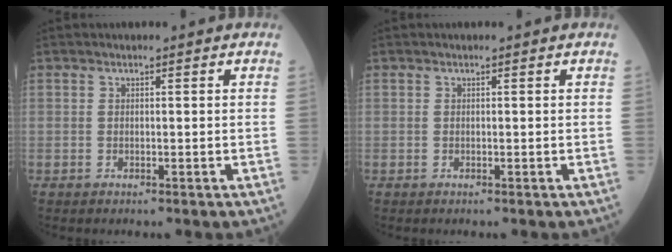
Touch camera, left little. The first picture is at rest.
{"total": 0.0}